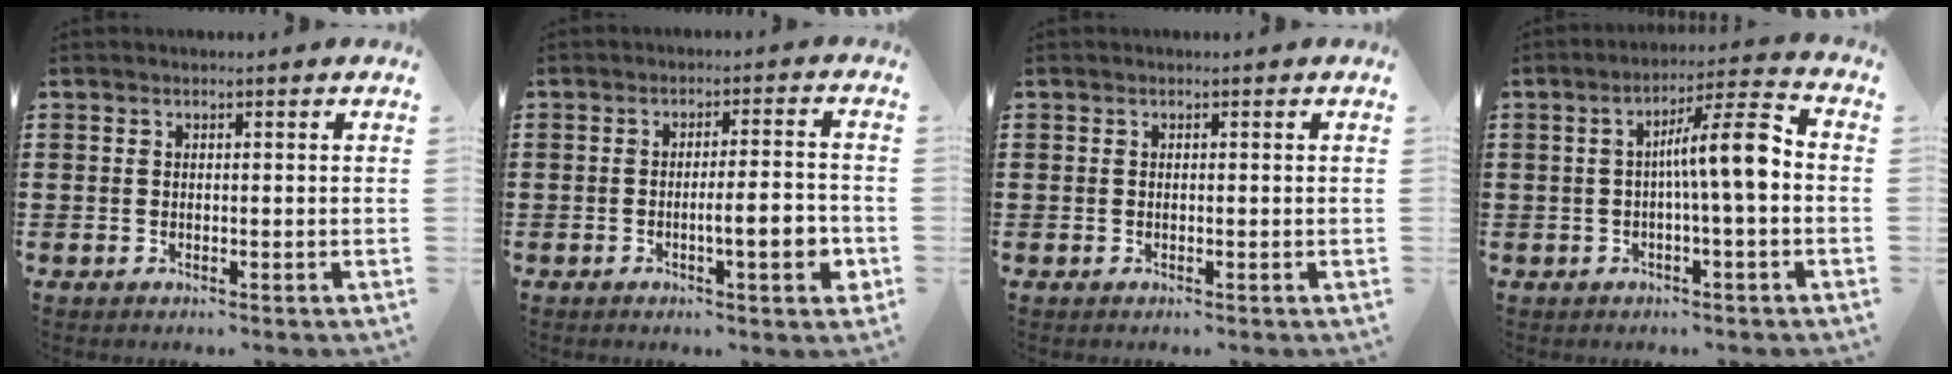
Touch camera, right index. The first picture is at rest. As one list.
[{"total": 6.2, "force": [-1.7, 1.0, 5.9], "torque": [-0.089, -0.006, -0.032]}, {"total": 0.0}, {"total": 8.4, "force": [-0.3, 1.2, 8.3], "torque": [-0.135, 0.003, -0.015]}]